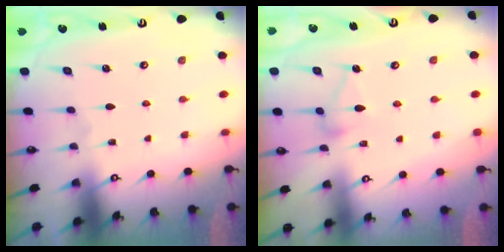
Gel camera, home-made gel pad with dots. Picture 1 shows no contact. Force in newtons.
{"total": 8.2, "press": 8.2, "slide": 0.3}